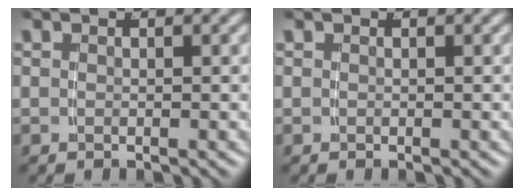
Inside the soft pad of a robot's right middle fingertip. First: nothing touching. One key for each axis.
{"total": 0.0}